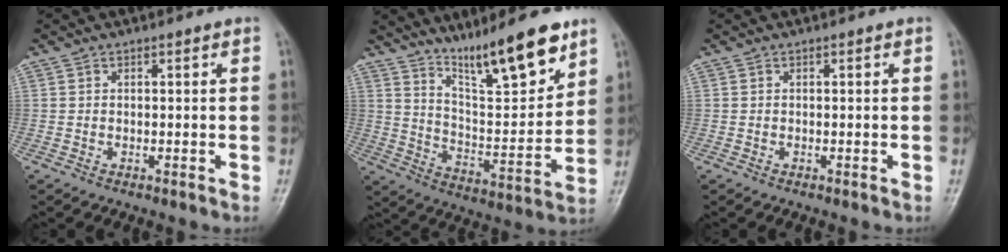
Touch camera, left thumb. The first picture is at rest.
{"total": 15.5, "force": [11.4, 3.0, 10.1], "torque": [-0.136, -0.076, 0.200]}
{"total": 0.0}